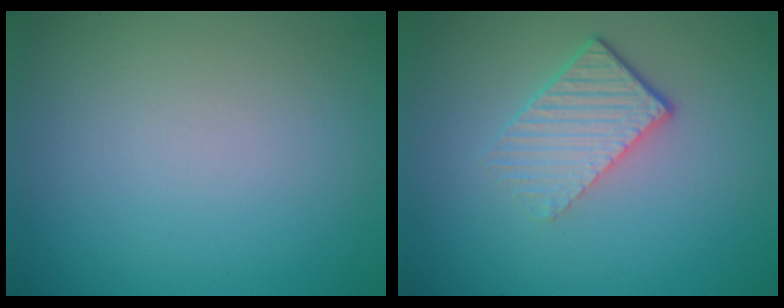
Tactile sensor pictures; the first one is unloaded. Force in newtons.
{"total": 3.7, "press": 2.6, "slide": 2.6}